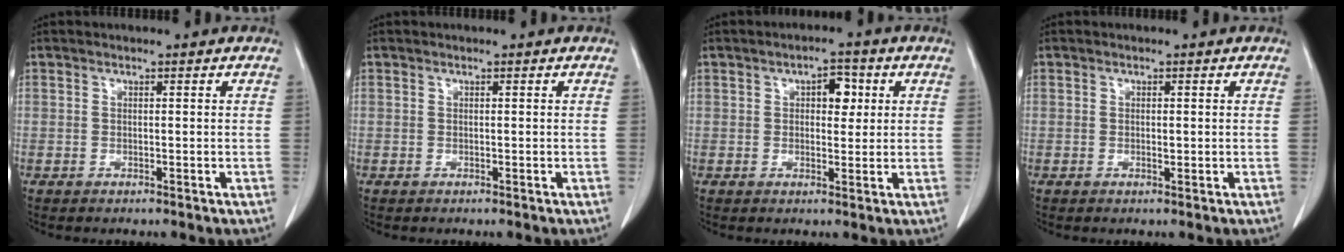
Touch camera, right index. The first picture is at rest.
{"total": 0.0}
{"total": 4.0, "force": [1.2, 2.1, 3.2], "torque": [-0.043, 0.010, 0.016]}
{"total": 0.8, "force": [0.1, 0.4, 0.7], "torque": [-0.013, -0.002, 0.001]}